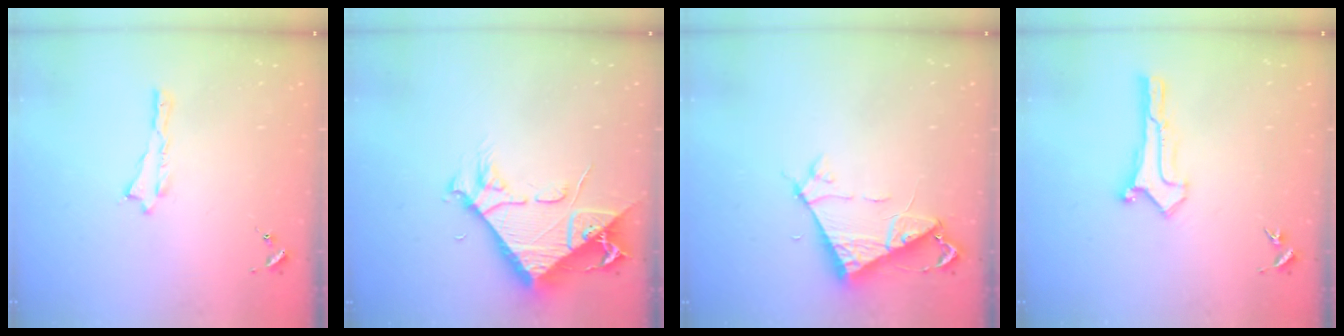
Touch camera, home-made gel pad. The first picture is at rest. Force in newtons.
{"total": 6.8, "press": 6.8, "slide": 0.9}
{"total": 6.6, "press": 6.5, "slide": 0.7}
{"total": 0.0}